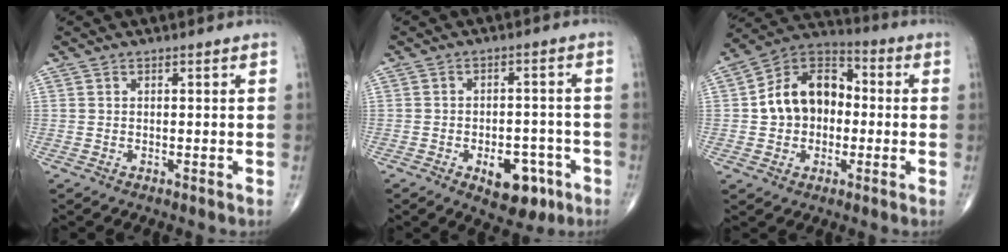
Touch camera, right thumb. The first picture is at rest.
{"total": 9.0, "force": [-4.2, 5.2, 6.1], "torque": [-0.055, 0.027, -0.049]}
{"total": 14.0, "force": [-0.1, 10.4, 9.4], "torque": [-0.119, 0.035, -0.015]}